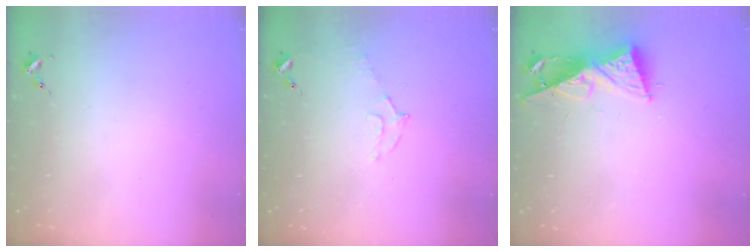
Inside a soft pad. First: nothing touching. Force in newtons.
{"total": 7.3, "press": 7.2, "slide": 0.9}
{"total": 8.7, "press": 8.7, "slide": 0.6}